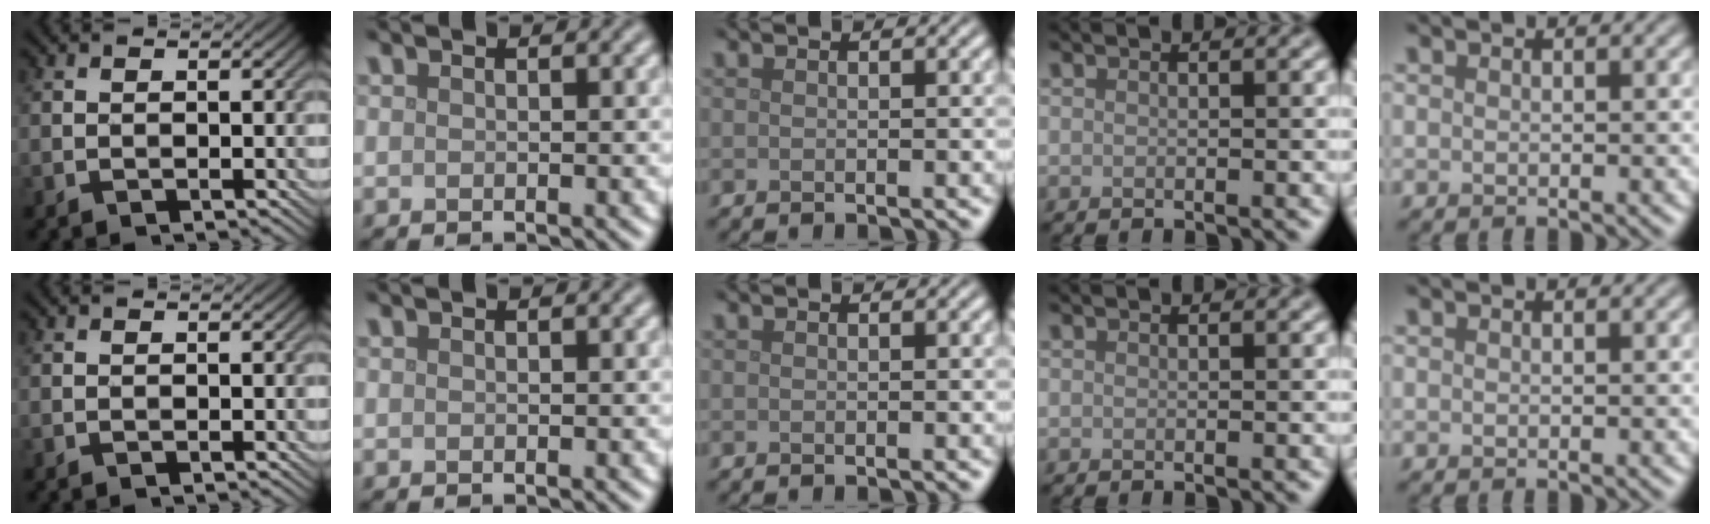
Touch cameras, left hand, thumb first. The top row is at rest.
{}